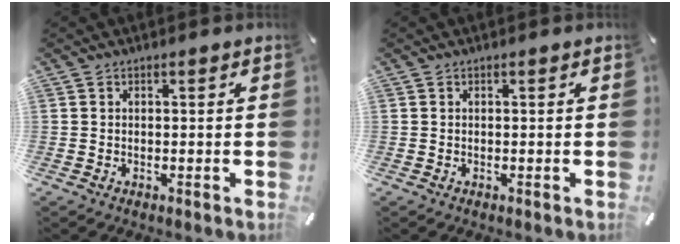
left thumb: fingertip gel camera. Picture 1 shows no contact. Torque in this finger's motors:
{"motor_torque": [0.00, 0.00, -0.02, 0.01, 0.00]}